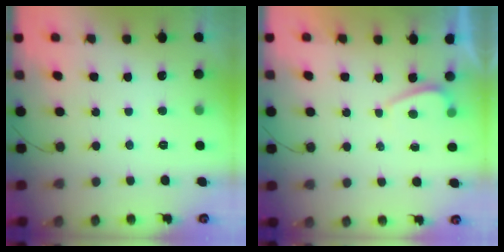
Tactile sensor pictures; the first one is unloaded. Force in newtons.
{"total": 0.6, "press": 0.4, "slide": 0.5}